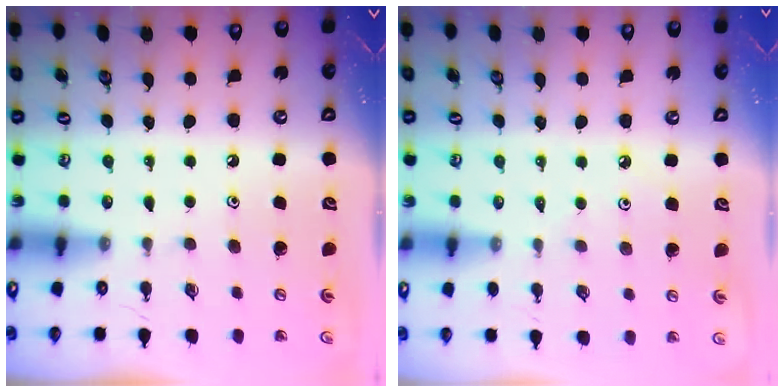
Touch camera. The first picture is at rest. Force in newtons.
{"total": 2.0, "press": 2.0, "slide": 0.5}